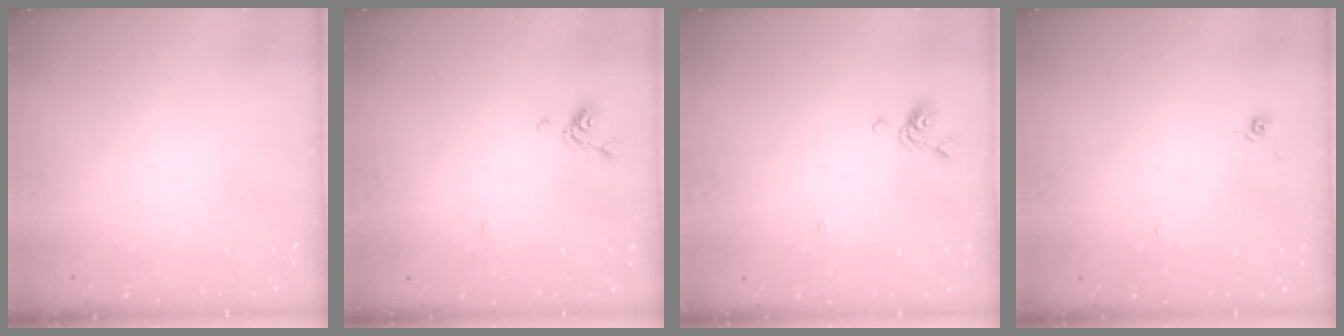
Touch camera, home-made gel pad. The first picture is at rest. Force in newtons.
{"total": 2.6, "press": 2.6, "slide": 0.2}
{"total": 3.1, "press": 3.1, "slide": 0.3}
{"total": 4.6, "press": 4.6, "slide": 0.4}